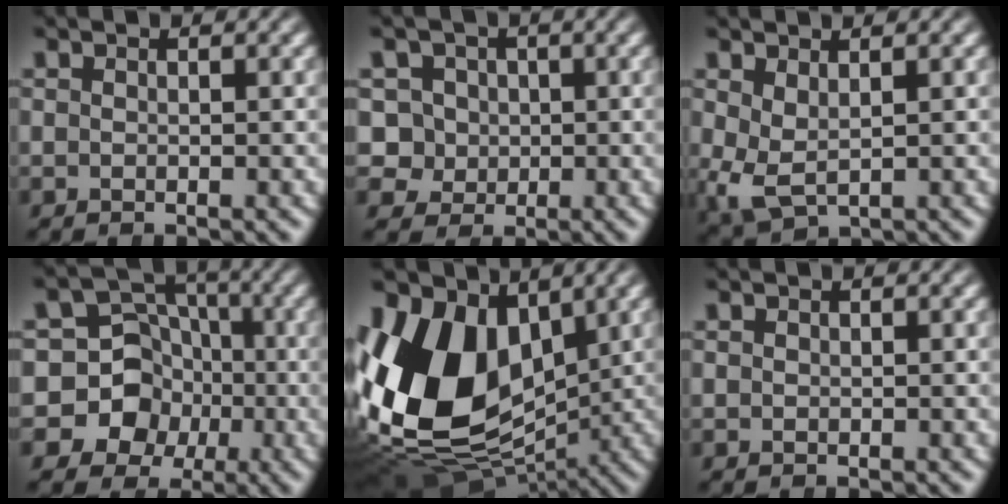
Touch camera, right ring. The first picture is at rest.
{"total": 8.6, "force": [-0.3, 8.2, 2.8], "torque": [-0.092, -0.030, -0.001]}
{"total": 3.1, "force": [0.0, 2.3, 2.0], "torque": [-0.066, -0.032, 0.023]}
{"total": 14.0, "force": [-2.2, 12.8, 5.3], "torque": [-0.136, -0.065, -0.030]}
{"total": 16.4, "force": [-0.3, 12.0, 11.1], "torque": [-0.246, -0.050, 0.018]}
{"total": 0.0}